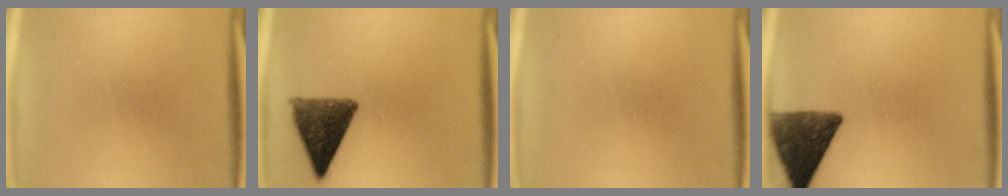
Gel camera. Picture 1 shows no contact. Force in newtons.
{"total": 10.4}
{"total": 0.0}
{"total": 11.1}